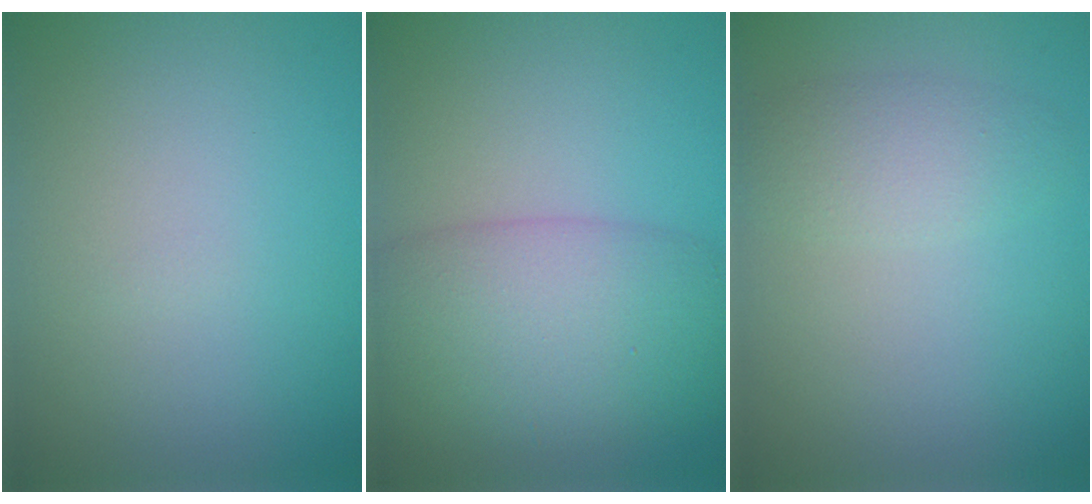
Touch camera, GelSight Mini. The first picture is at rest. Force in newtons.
{"total": 8.6, "press": 8.6, "slide": 0.6}
{"total": 2.4, "press": 2.4, "slide": 0.1}